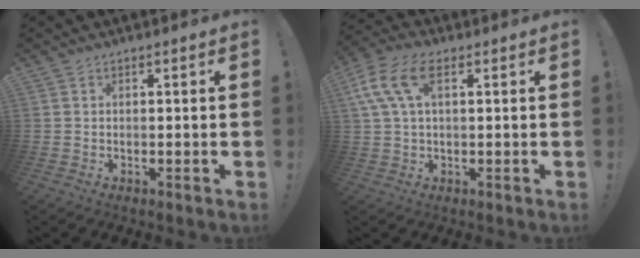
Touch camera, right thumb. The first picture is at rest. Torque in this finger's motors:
{"motor_torque": [-0.18, 1.01, 1.26, 0.32, 0.44]}